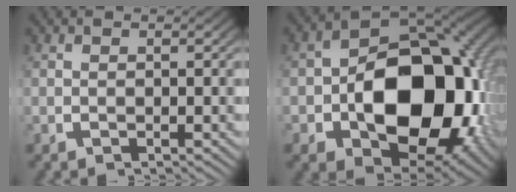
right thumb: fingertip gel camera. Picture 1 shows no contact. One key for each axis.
{"total": 20.2, "fx": -2.6, "fy": 13.0, "fz": 15.3, "tx": -0.272, "ty": -0.058, "tz": -0.013}